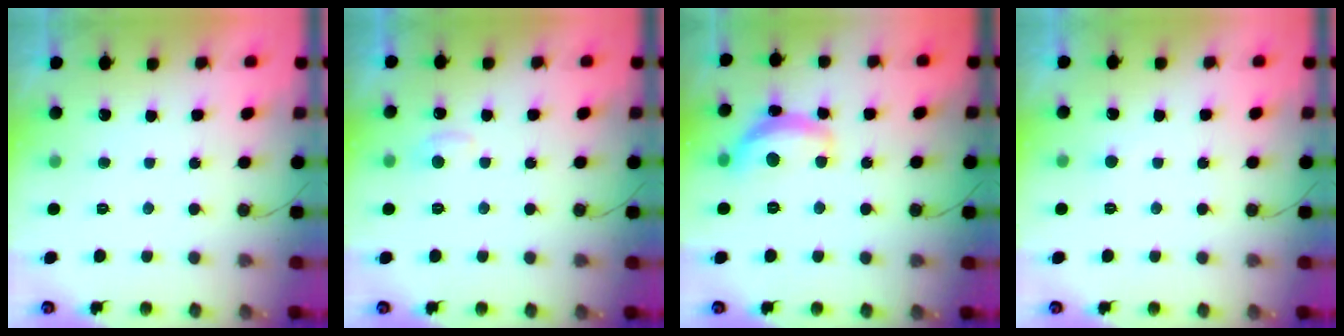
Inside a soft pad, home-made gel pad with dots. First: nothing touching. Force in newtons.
{"total": 4.9, "press": 4.8, "slide": 0.6}
{"total": 12.3, "press": 12.3, "slide": 0.9}
{"total": 1.6, "press": 1.6, "slide": 0.1}